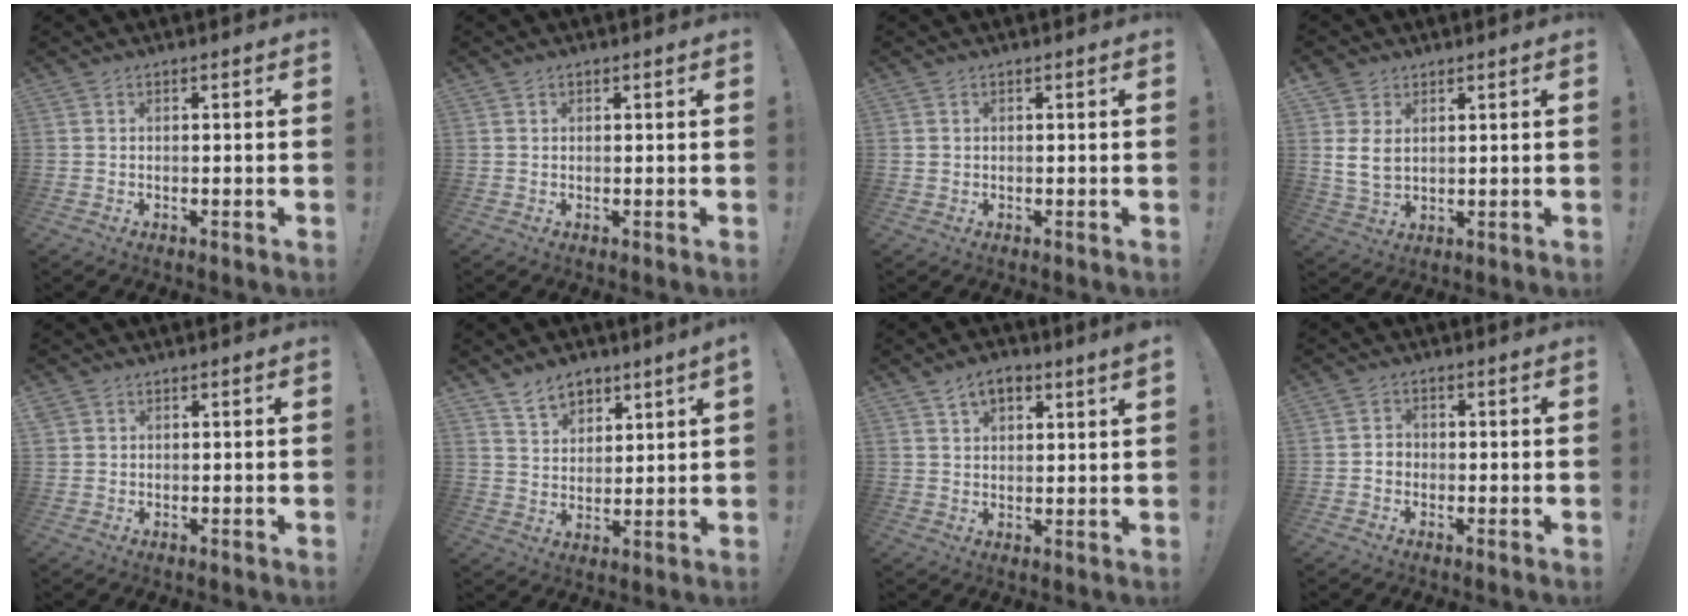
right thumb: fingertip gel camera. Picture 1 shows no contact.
{"total": 0.5, "force": [0.4, 0.4, 0.1], "torque": [0.002, -0.001, 0.007]}
{"total": 0.5, "force": [0.0, 0.5, 0.0], "torque": [-0.005, 0.005, 0.001]}
{"total": 6.9, "force": [2.4, 4.7, 4.4], "torque": [-0.089, -0.009, 0.048]}
{"total": 1.5, "force": [1.0, 1.2, 0.2], "torque": [-0.001, -0.001, 0.019]}
{"total": 7.3, "force": [6.1, 3.3, 2.3], "torque": [-0.043, -0.036, 0.114]}
{"total": 5.5, "force": [3.7, 2.3, 3.3], "torque": [-0.052, -0.011, 0.065]}
{"total": 2.9, "force": [-1.1, 2.4, 1.2], "torque": [-0.013, 0.008, -0.021]}